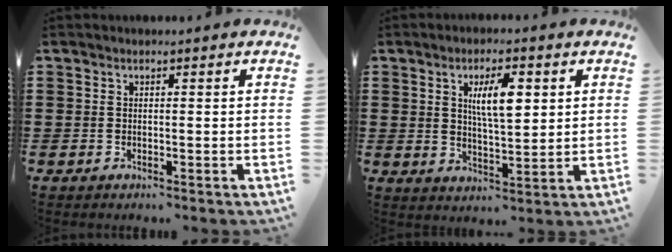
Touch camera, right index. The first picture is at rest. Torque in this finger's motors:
{"motor_torque": [0.78, -0.30, 0.68, 0.09]}